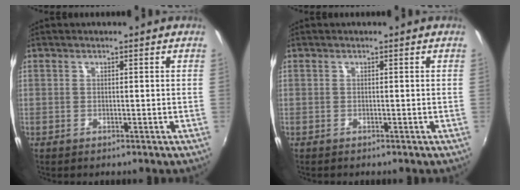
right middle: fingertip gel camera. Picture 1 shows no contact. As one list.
[{"total": 0.0}]